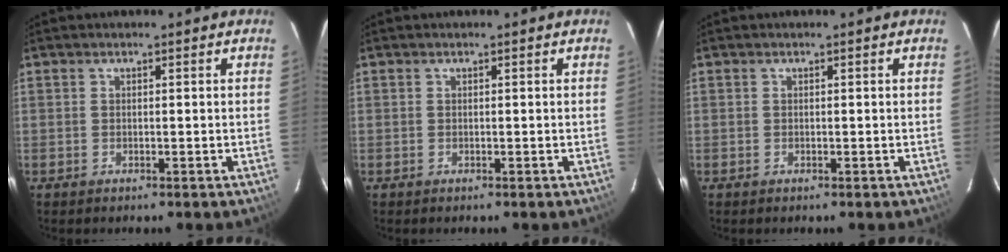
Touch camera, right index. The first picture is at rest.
{"total": 0.0}
{"total": 0.0}